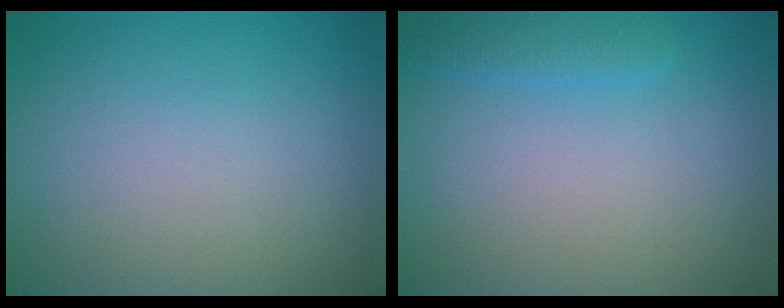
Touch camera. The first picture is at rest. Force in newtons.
{"total": 1.5, "press": 1.5, "slide": 0.2}